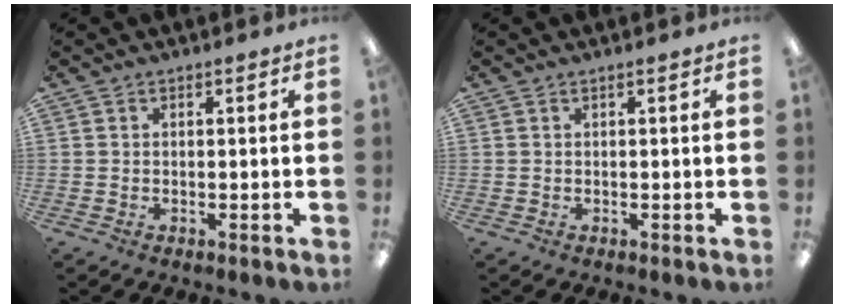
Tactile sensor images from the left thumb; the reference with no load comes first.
{"total": 0.0}